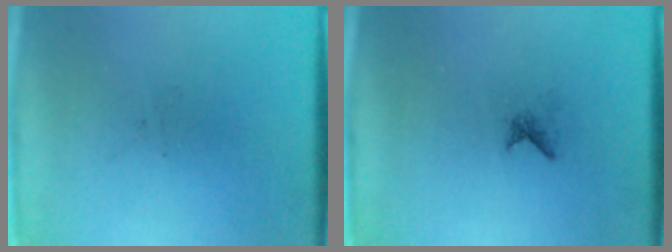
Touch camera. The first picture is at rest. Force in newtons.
{"total": 0.6}